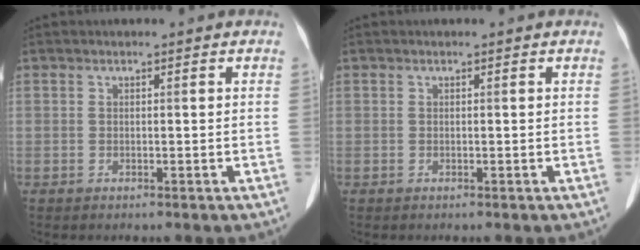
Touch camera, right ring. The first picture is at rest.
{"total": 0.0}